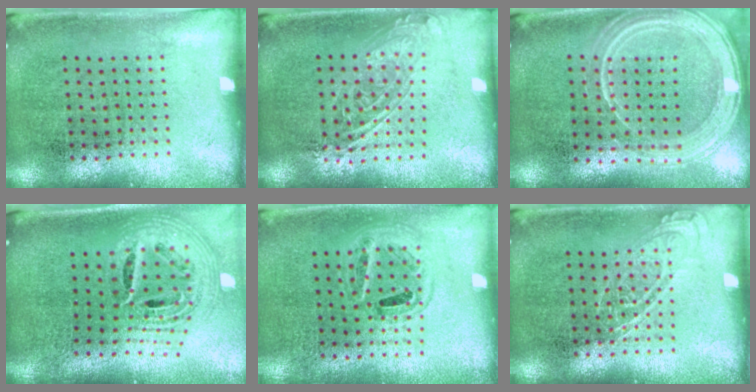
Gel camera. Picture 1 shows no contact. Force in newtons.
{"total": 1.6, "press": 1.3, "slide": 0.9}
{"total": 1.5, "press": 1.4, "slide": 0.3}
{"total": 2.5, "press": 1.8, "slide": 1.8}
{"total": 0.9, "press": 0.9, "slide": 0.3}
{"total": 1.8, "press": 1.8, "slide": 0.2}